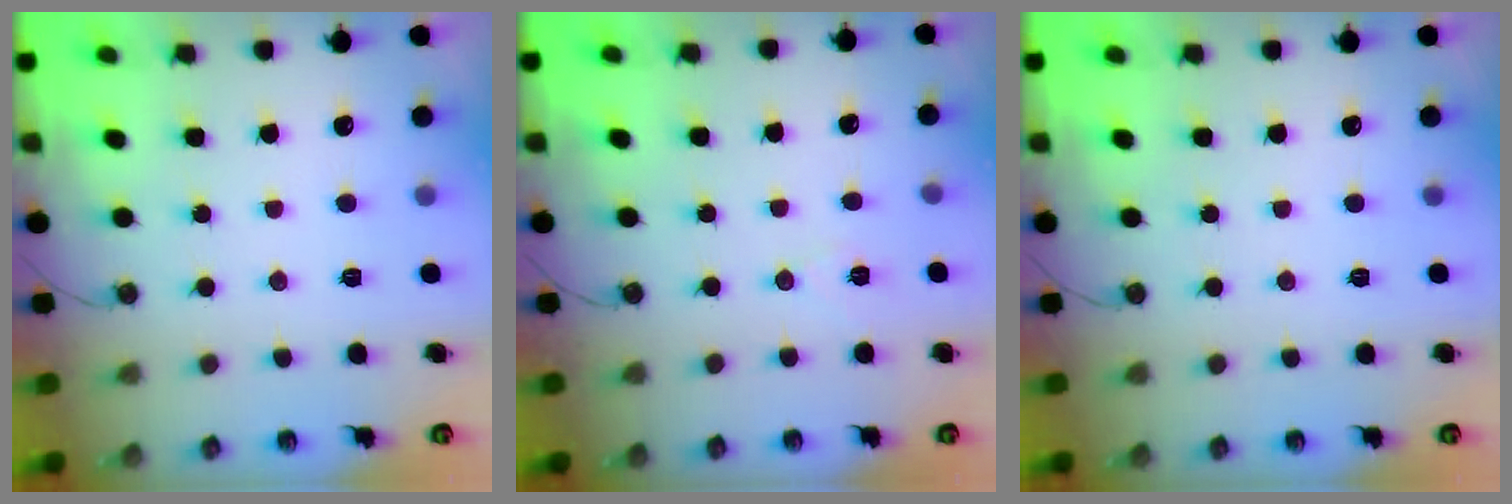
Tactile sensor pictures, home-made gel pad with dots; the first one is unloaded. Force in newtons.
{"total": 6.3, "press": 4.4, "slide": 4.5}
{"total": 0.0}